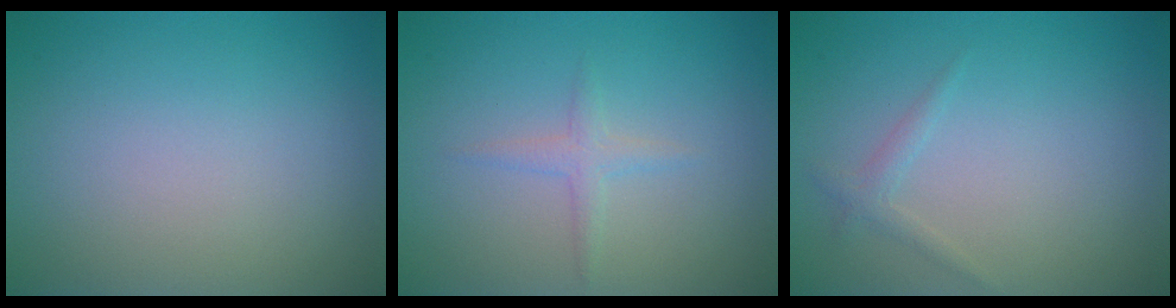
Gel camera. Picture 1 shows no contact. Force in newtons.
{"total": 1.3, "press": 1.3, "slide": 0.0}
{"total": 1.0, "press": 1.0, "slide": 0.0}